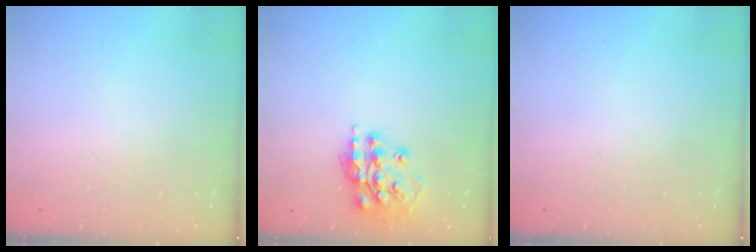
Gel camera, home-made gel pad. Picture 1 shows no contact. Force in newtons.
{"total": 14.9, "press": 14.9, "slide": 1.1}
{"total": 0.0}